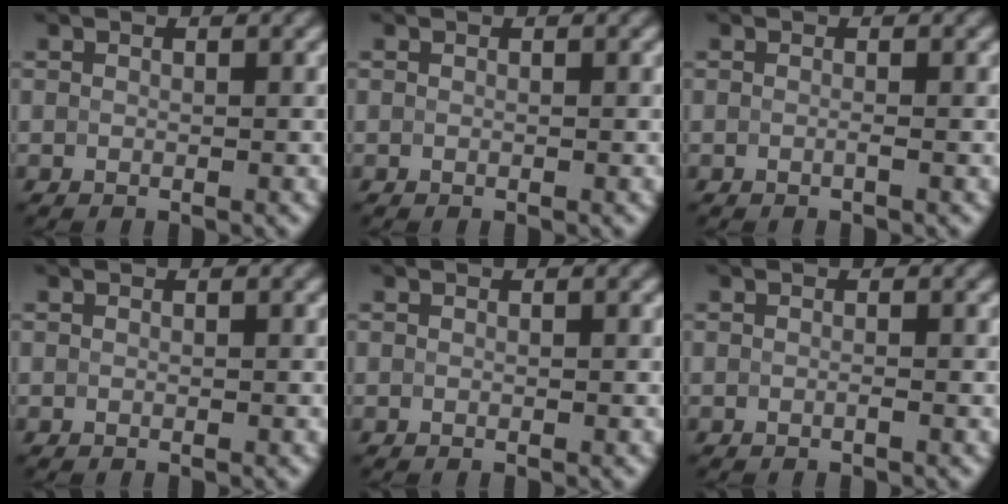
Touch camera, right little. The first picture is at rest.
{"total": 0.0}
{"total": 0.7, "force": [-0.5, 0.0, 0.4], "torque": [-0.005, -0.003, -0.012]}
{"total": 0.0}
{"total": 0.0}
{"total": 0.6, "force": [-0.5, 0.0, 0.3], "torque": [-0.005, -0.005, -0.011]}